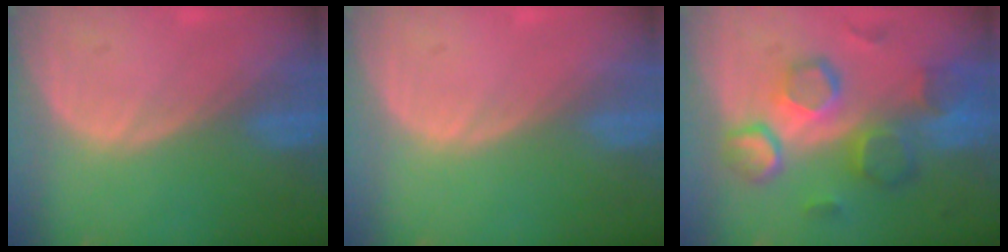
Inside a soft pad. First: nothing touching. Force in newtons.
{"total": 0.0}
{"total": 10.3, "press": 9.4, "slide": 4.1}